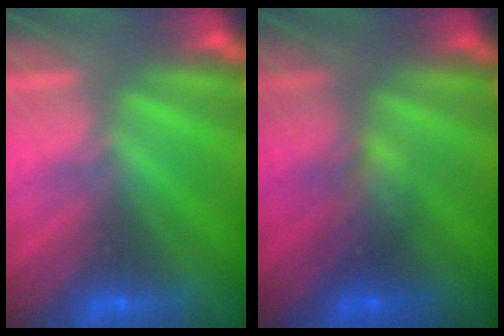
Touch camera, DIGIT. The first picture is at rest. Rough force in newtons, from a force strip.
{"total": 2.2}